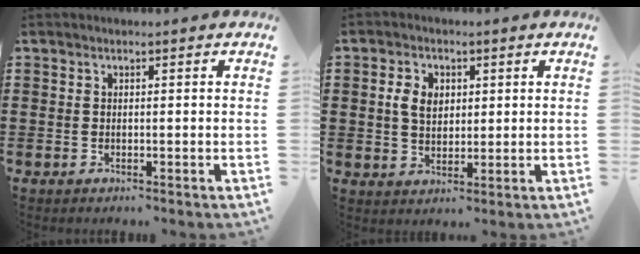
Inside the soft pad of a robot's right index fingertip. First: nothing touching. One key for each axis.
{"total": 4.3, "fx": 0.9, "fy": 3.1, "fz": 2.8, "tx": -0.057, "ty": 0.009, "tz": 0.011}